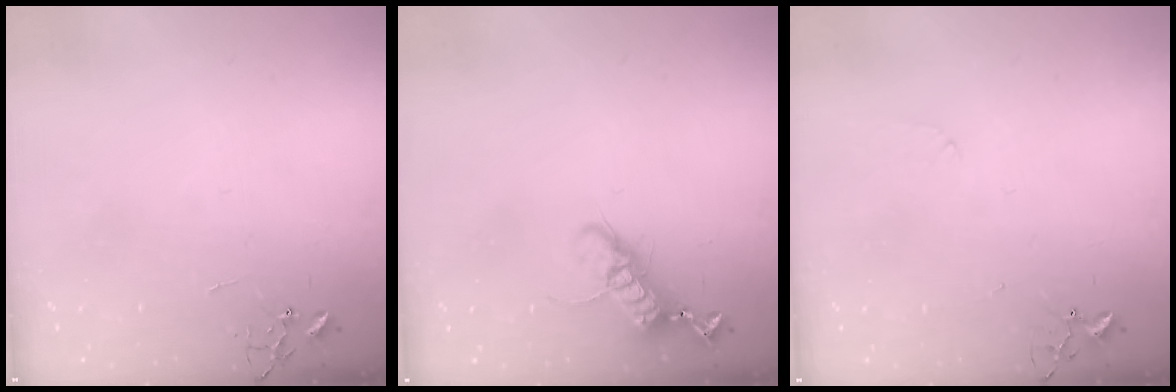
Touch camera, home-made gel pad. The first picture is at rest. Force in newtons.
{"total": 12.7, "press": 12.6, "slide": 1.6}
{"total": 5.5, "press": 5.5, "slide": 0.8}